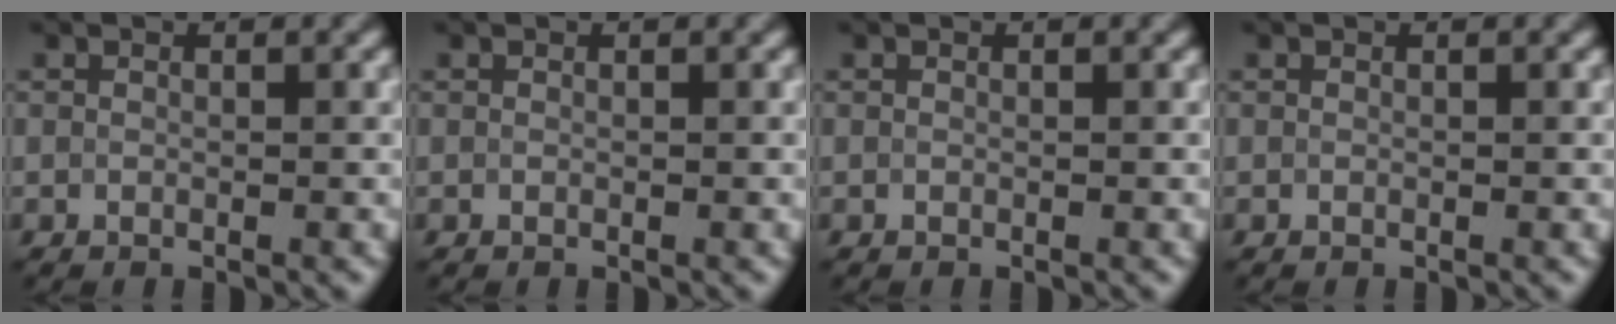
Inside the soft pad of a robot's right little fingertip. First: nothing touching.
{"total": 0.0}
{"total": 0.0}
{"total": 0.0}